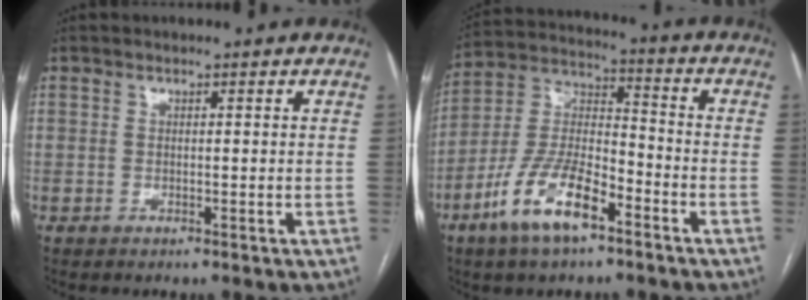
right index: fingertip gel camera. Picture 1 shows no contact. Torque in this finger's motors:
{"motor_torque": [1.11, -1.03, 0.84, 0.21]}